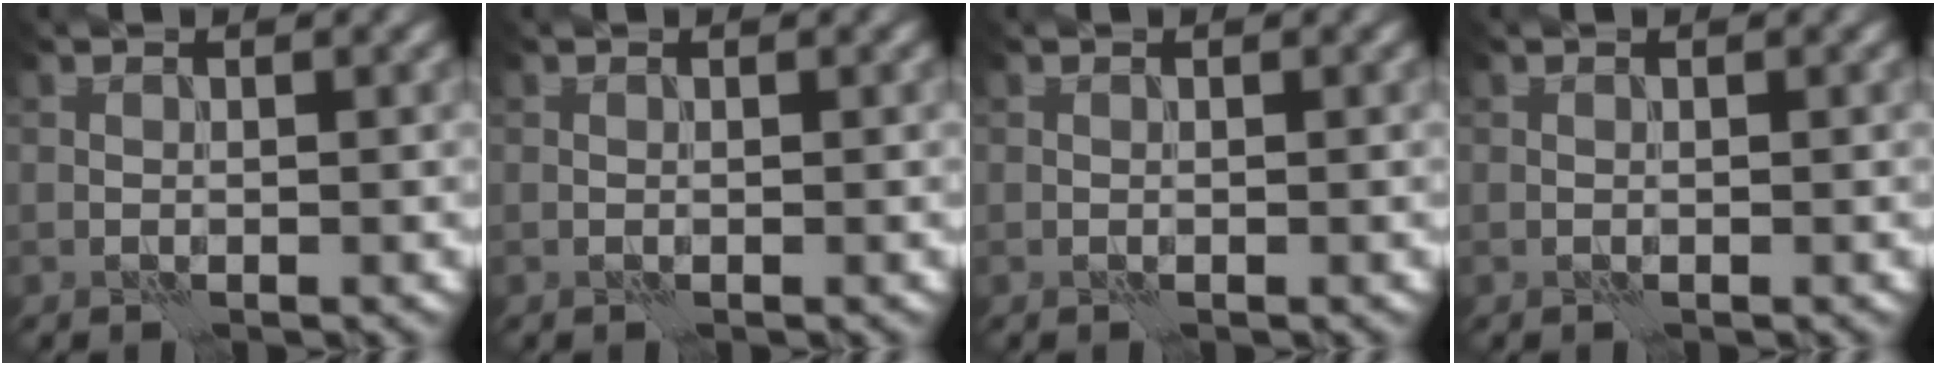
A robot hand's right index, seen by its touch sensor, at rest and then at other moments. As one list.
[{"total": 0.0}, {"total": 0.0}, {"total": 0.0}]